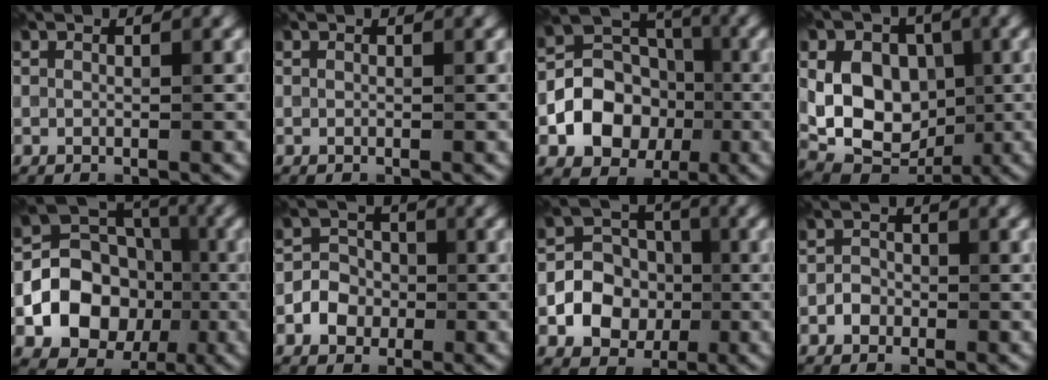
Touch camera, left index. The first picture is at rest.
{"total": 0.0}
{"total": 7.8, "force": [-2.1, 6.3, 4.1], "torque": [-0.059, -0.001, -0.048]}
{"total": 10.3, "force": [0.6, 7.8, 6.6], "torque": [-0.099, 0.001, 0.000]}
{"total": 9.6, "force": [-2.2, 7.8, 5.2], "torque": [-0.071, -0.001, -0.053]}
{"total": 3.1, "force": [-1.0, 2.7, 1.1], "torque": [-0.002, 0.004, -0.026]}
{"total": 6.4, "force": [-1.5, 5.4, 3.0], "torque": [-0.021, -0.005, -0.046]}
{"total": 1.4, "force": [-0.6, 1.2, 0.4], "torque": [-0.002, 0.002, -0.015]}